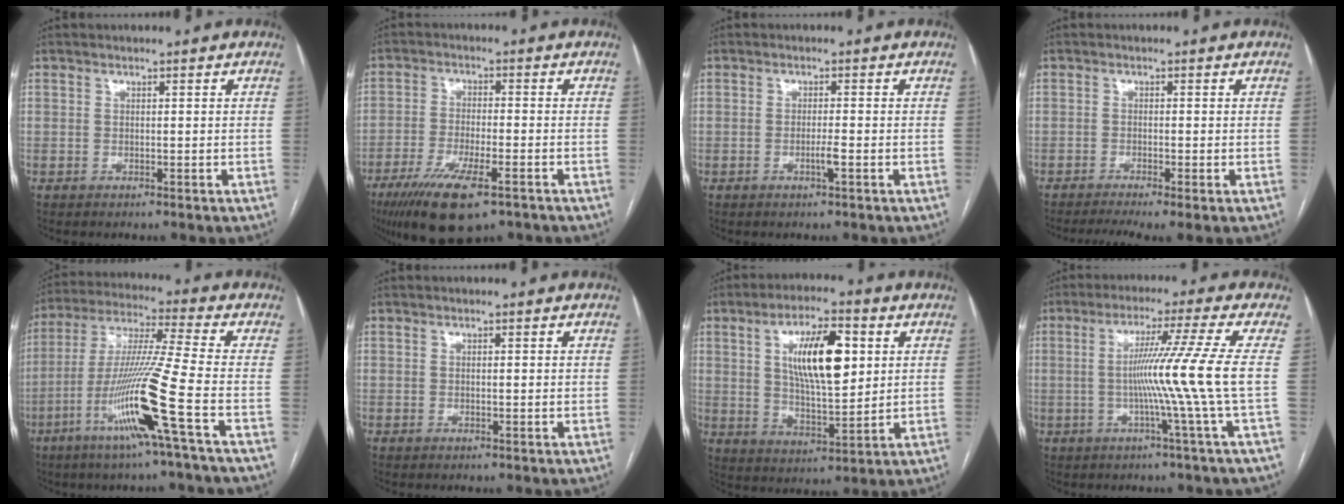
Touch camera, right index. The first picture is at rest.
{"total": 12.0, "force": [-7.6, 2.8, 8.9], "torque": [-0.161, -0.026, -0.122]}
{"total": 1.8, "force": [-0.7, -0.1, 1.6], "torque": [-0.032, -0.002, -0.014]}
{"total": 5.9, "force": [-4.2, 0.3, 4.1], "torque": [-0.067, -0.008, -0.069]}
{"total": 15.6, "force": [-6.2, -2.1, 14.2], "torque": [-0.286, -0.021, -0.123]}
{"total": 1.2, "force": [0.3, 0.3, 1.1], "torque": [-0.020, 0.000, 0.003]}
{"total": 13.0, "force": [3.6, 3.9, 11.9], "torque": [-0.213, 0.007, 0.063]}
{"total": 10.7, "force": [-1.0, -3.8, 9.9], "torque": [-0.168, -0.001, -0.012]}